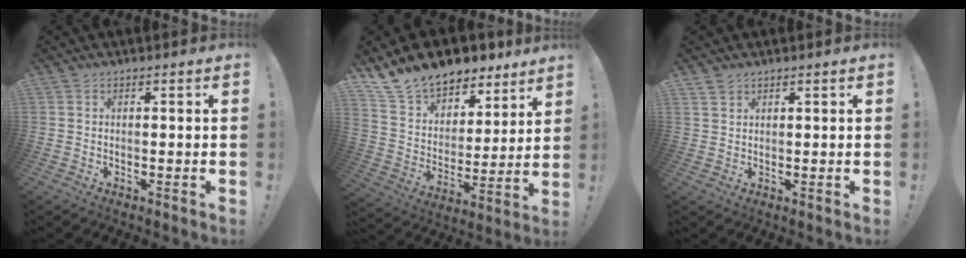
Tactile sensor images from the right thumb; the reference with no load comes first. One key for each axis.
{"total": 14.8, "fx": 12.4, "fy": 7.3, "fz": 3.5, "tx": -0.078, "ty": -0.094, "tz": 0.232}
{"total": 0.7, "fx": 0.6, "fy": 0.0, "fz": -0.3, "tx": 0.010, "ty": -0.006, "tz": 0.011}